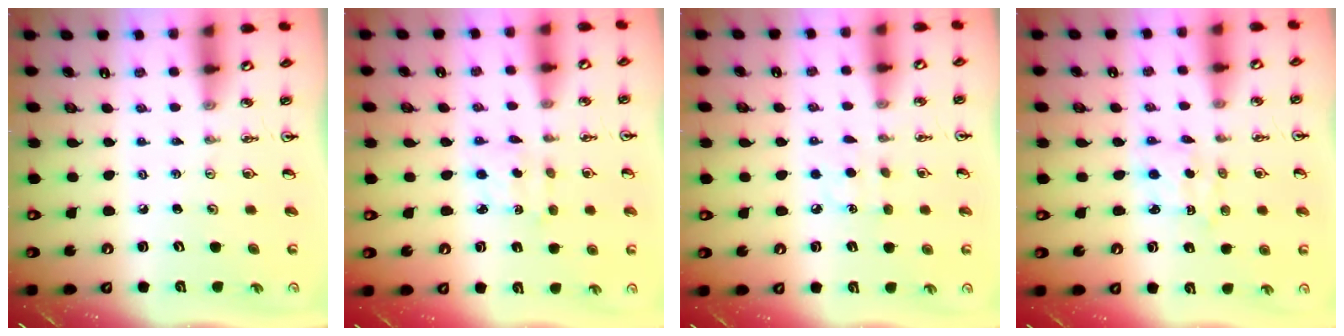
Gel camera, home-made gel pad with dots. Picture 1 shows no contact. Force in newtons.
{"total": 2.7, "press": 2.6, "slide": 0.6}
{"total": 6.1, "press": 6.1, "slide": 0.7}
{"total": 2.1, "press": 2.0, "slide": 0.6}